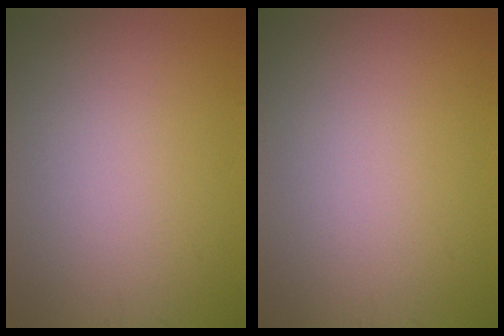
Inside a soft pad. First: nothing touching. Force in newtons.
{"total": 0.0}